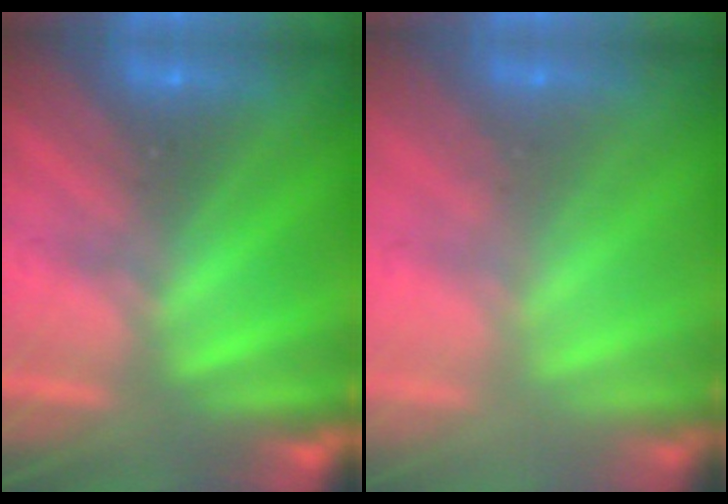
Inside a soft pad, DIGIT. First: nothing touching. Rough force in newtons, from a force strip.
{"total": 2.3}